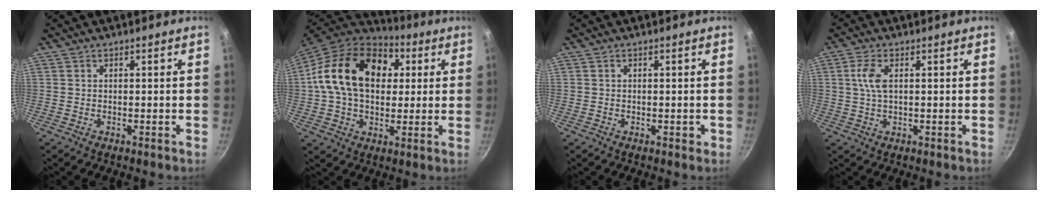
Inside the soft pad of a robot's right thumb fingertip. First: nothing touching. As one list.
[{"total": 21.4, "force": [4.4, 14.9, 14.7], "torque": [-0.229, 0.020, 0.061]}, {"total": 1.2, "force": [-0.2, 0.9, 0.7], "torque": [-0.005, 0.005, -0.002]}, {"total": 4.4, "force": [0.9, 2.0, 3.8], "torque": [-0.086, 0.006, 0.016]}]